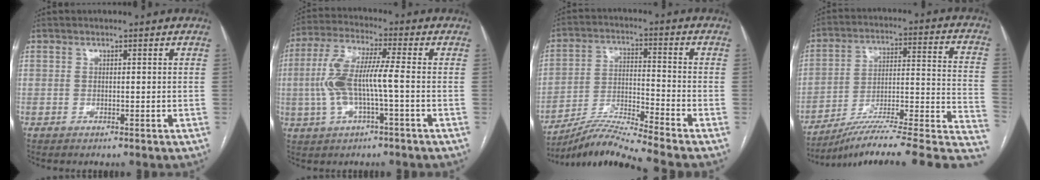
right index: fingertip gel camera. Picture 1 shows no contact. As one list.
[{"total": 10.0, "force": [-1.2, 1.6, 9.8], "torque": [-0.212, 0.021, -0.025]}, {"total": 10.4, "force": [-9.5, -2.5, 3.3], "torque": [-0.066, -0.004, -0.176]}, {"total": 21.1, "force": [-15.6, 1.5, 14.2], "torque": [-0.126, 0.052, -0.231]}]